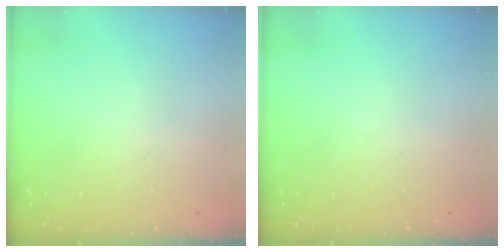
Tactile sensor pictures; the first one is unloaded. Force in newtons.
{"total": 0.0}